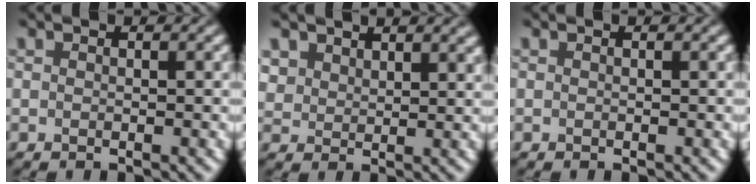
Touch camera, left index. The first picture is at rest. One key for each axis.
{"total": 3.6, "fx": 2.7, "fy": 2.0, "fz": 1.2, "tx": -0.042, "ty": 0.000, "tz": 0.050}
{"total": 0.0}